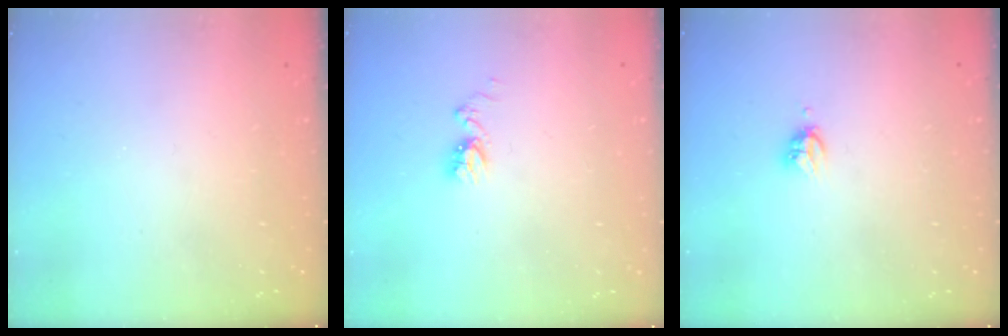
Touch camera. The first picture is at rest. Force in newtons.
{"total": 7.1, "press": 7.1, "slide": 0.8}
{"total": 3.7, "press": 3.6, "slide": 0.5}